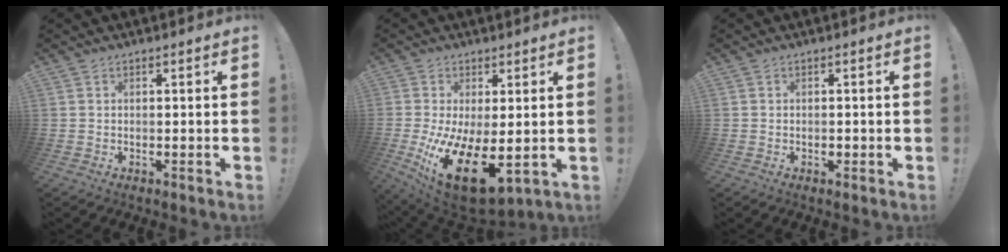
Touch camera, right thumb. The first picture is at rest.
{"total": 15.8, "force": [-2.7, 7.2, 13.8], "torque": [-0.214, -0.019, -0.026]}
{"total": 0.8, "force": [-0.5, 0.5, 0.3], "torque": [-0.004, 0.002, -0.008]}